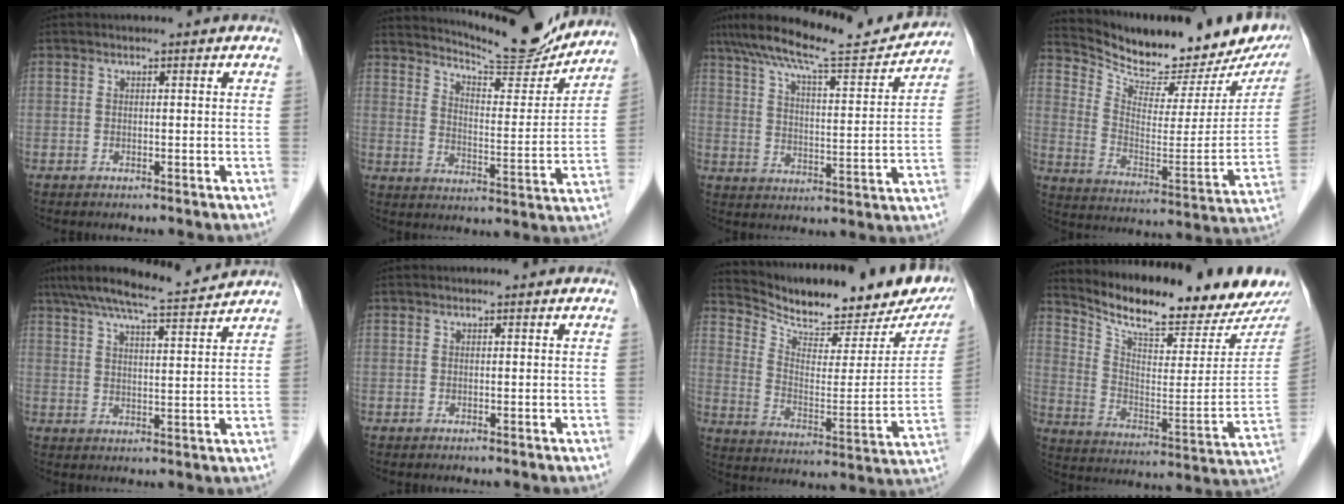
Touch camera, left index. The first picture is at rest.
{"total": 15.5, "force": [14.9, 1.0, 4.4], "torque": [-0.076, -0.032, 0.207]}
{"total": 16.0, "force": [14.7, 0.1, 6.1], "torque": [-0.111, -0.004, 0.220]}
{"total": 21.4, "force": [19.7, 4.8, 6.9], "torque": [-0.113, -0.063, 0.275]}
{"total": 10.4, "force": [9.6, -0.6, 3.9], "torque": [-0.071, 0.015, 0.148]}
{"total": 0.0}
{"total": 23.1, "force": [20.7, 5.0, 9.1], "torque": [-0.146, -0.049, 0.282]}
{"total": 19.3, "force": [18.1, 1.1, 6.8], "torque": [-0.129, -0.075, 0.265]}